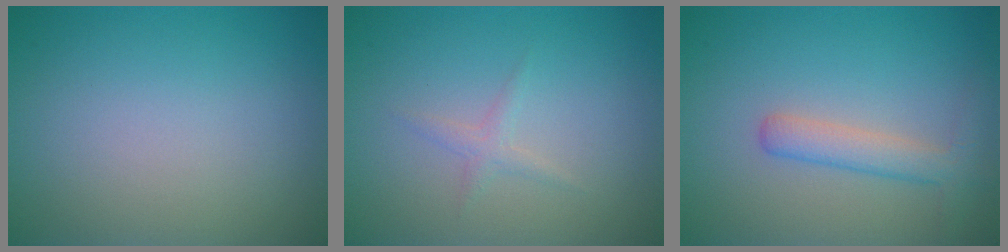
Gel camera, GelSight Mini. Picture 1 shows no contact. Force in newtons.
{"total": 1.0, "press": 1.0, "slide": 0.1}
{"total": 2.3, "press": 2.3, "slide": 0.1}